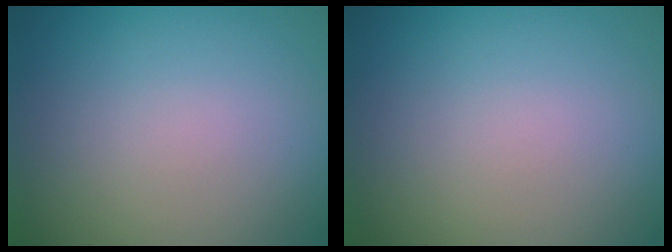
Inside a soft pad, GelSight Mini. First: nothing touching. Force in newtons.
{"total": 0.0}